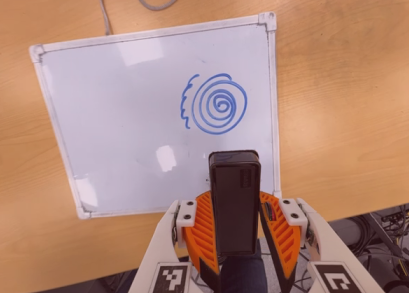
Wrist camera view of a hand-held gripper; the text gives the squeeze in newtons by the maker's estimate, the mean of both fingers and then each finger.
{"total": 5.6, "left": 5.4, "right": 5.9}